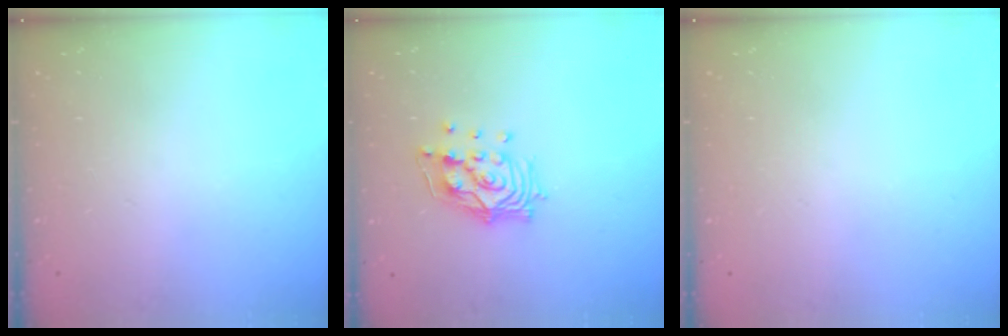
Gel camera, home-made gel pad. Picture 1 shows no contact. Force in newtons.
{"total": 12.3, "press": 12.2, "slide": 1.7}
{"total": 0.0}